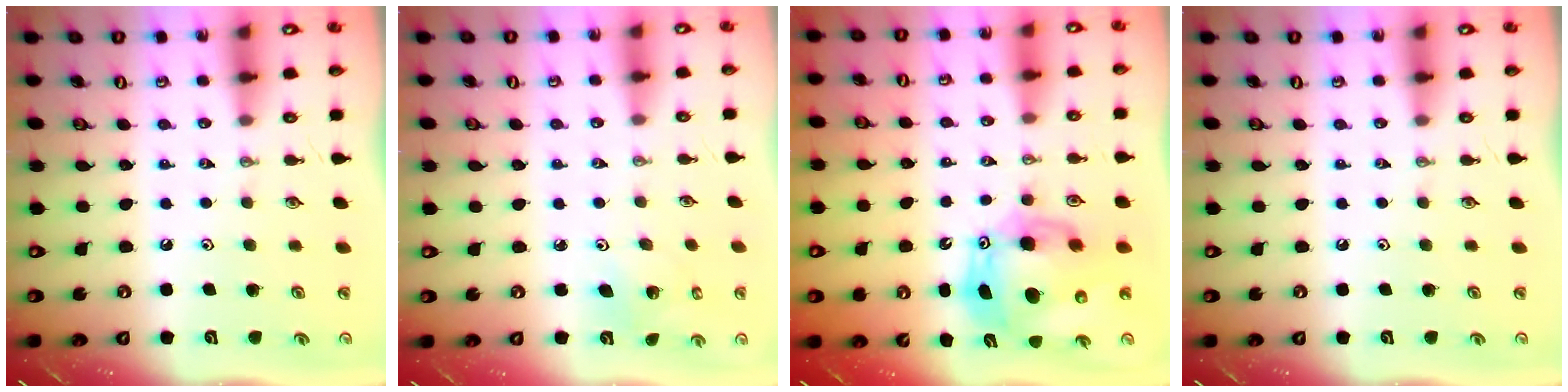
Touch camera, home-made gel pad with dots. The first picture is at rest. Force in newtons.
{"total": 4.5, "press": 4.5, "slide": 0.2}
{"total": 13.9, "press": 13.6, "slide": 2.7}
{"total": 0.0}